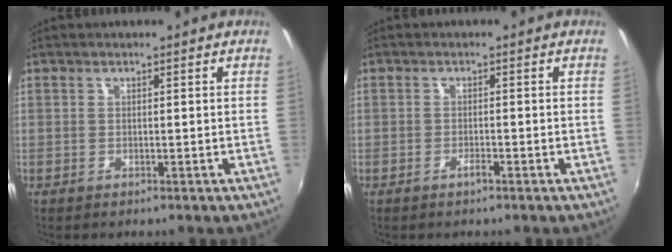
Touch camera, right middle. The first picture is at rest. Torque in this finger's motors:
{"motor_torque": [0.50, -0.23, 0.31, 0.11]}